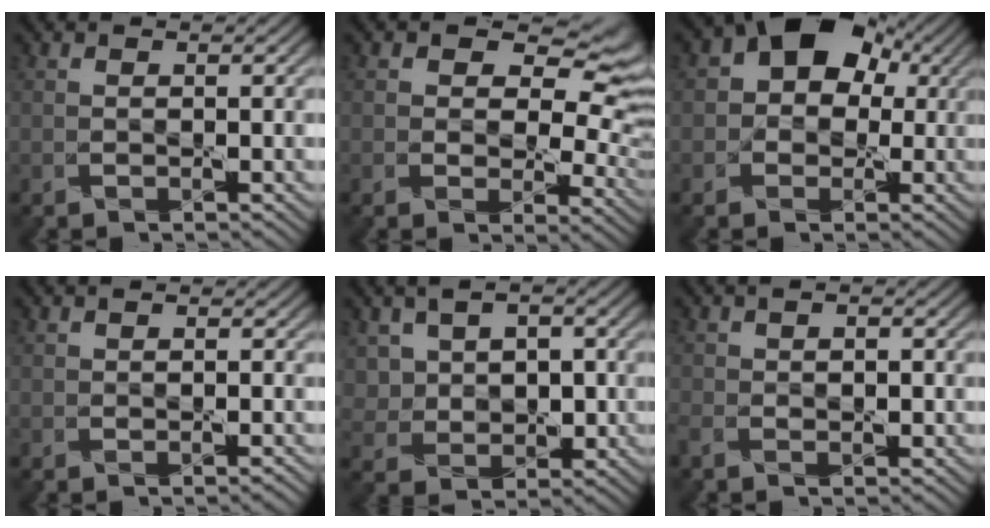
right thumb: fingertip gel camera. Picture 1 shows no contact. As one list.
[{"total": 9.9, "force": [3.3, 6.7, 6.5], "torque": [-0.095, -0.002, 0.057]}, {"total": 10.7, "force": [2.8, 8.5, 5.8], "torque": [-0.086, 0.036, 0.009]}, {"total": 0.6, "force": [-0.4, 0.2, 0.3], "torque": [-0.007, 0.002, -0.008]}, {"total": 5.8, "force": [1.2, 4.6, 3.3], "torque": [-0.076, 0.003, 0.021]}, {"total": 2.9, "force": [-1.4, 1.8, 1.7], "torque": [-0.042, -0.002, -0.035]}]